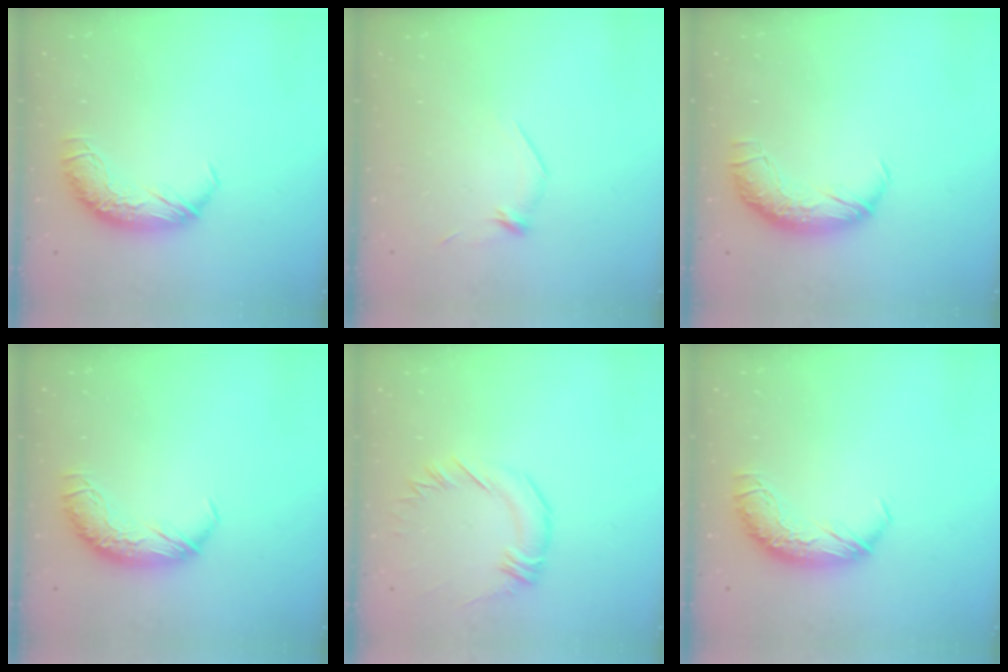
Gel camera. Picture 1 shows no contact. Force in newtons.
{"total": 5.4, "press": 5.3, "slide": 1.4}
{"total": 2.5, "press": 1.3, "slide": 2.2}
{"total": 0.0}
{"total": 1.1, "press": 0.9, "slide": 0.6}
{"total": 0.0}